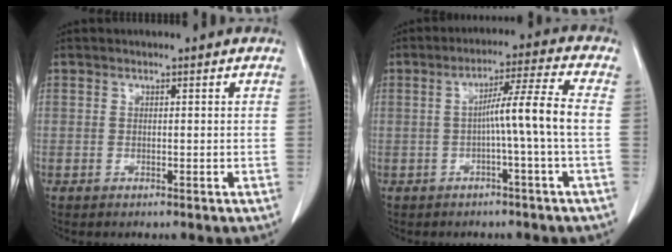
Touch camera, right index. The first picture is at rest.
{"total": 7.1, "force": [-0.8, -1.7, 6.8], "torque": [-0.116, 0.016, -0.011]}